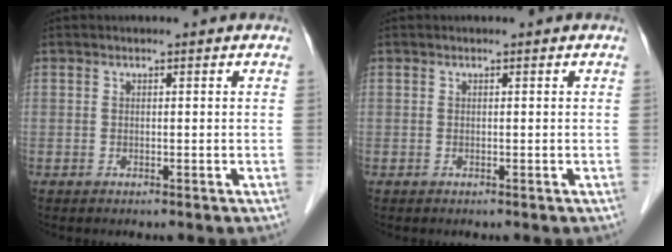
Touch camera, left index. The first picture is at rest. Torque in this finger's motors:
{"motor_torque": [0.00, 0.00, 0.00, 0.00]}